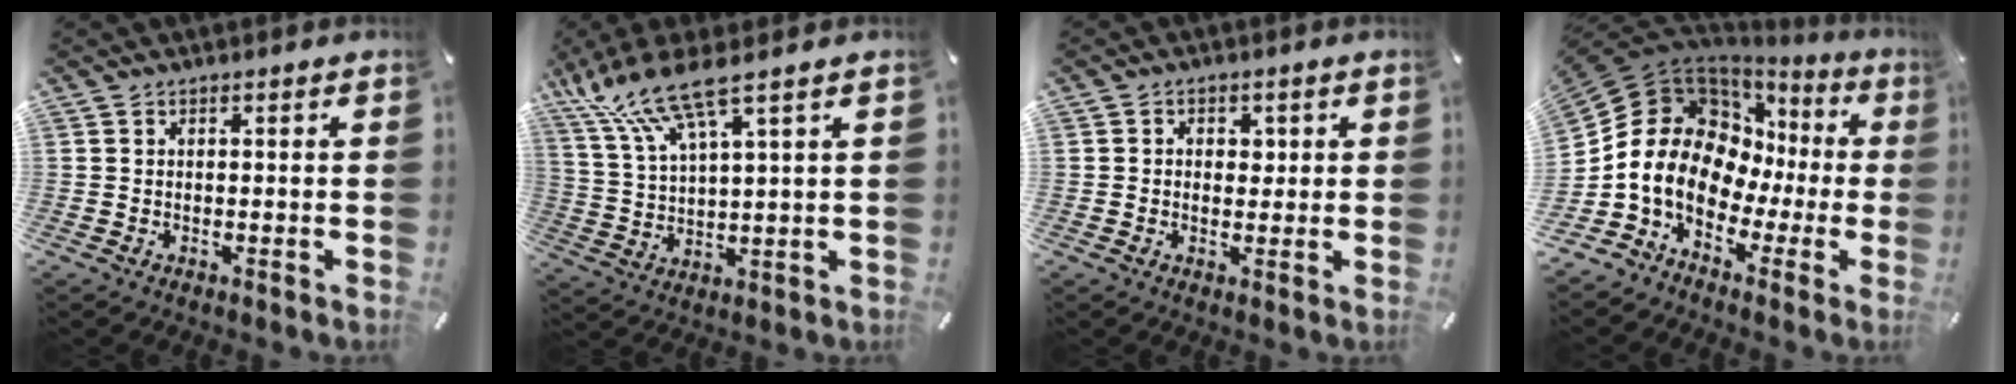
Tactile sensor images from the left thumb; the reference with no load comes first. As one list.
[{"total": 13.2, "force": [8.9, 3.6, 9.0], "torque": [-0.204, -0.024, 0.160]}, {"total": 3.0, "force": [0.1, 2.4, 1.7], "torque": [-0.018, 0.001, -0.004]}, {"total": 16.7, "force": [0.2, 13.8, 9.4], "torque": [-0.201, -0.023, 0.004]}]